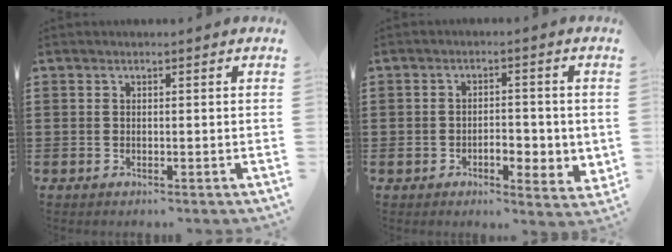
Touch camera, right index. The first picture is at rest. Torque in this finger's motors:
{"motor_torque": [0.60, -0.50, 0.54, 0.09]}